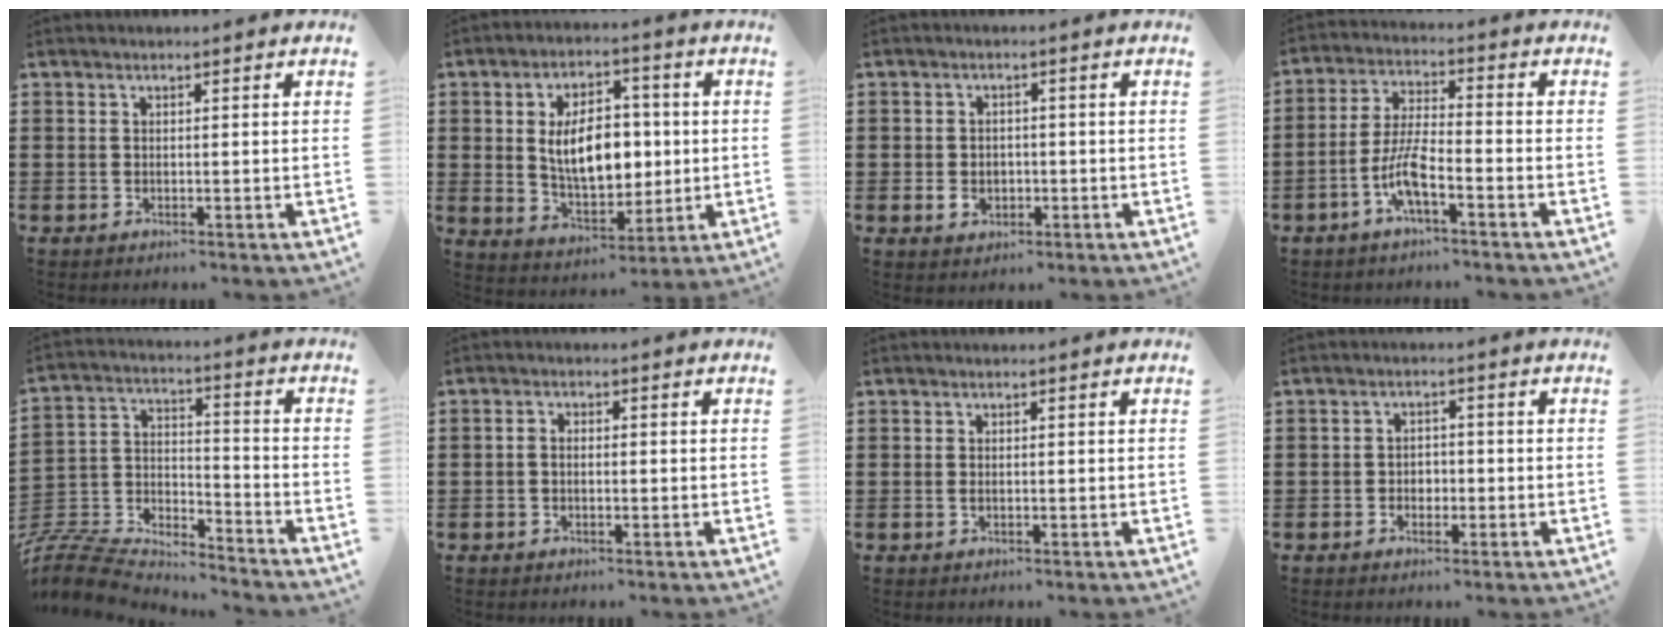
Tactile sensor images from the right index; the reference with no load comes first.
{"total": 9.9, "force": [0.9, 5.8, 8.0], "torque": [-0.132, 0.002, 0.011]}
{"total": 2.8, "force": [-0.7, 2.1, 1.7], "torque": [-0.036, -0.001, -0.014]}
{"total": 7.1, "force": [-3.8, 1.4, 5.9], "torque": [-0.138, -0.009, -0.076]}
{"total": 7.5, "force": [-7.2, 1.7, 1.3], "torque": [-0.051, -0.004, -0.151]}
{"total": 1.2, "force": [-0.4, 0.6, 0.9], "torque": [-0.020, -0.002, -0.008]}
{"total": 0.6, "force": [-0.1, 0.3, 0.5], "torque": [-0.013, -0.003, -0.001]}
{"total": 1.9, "force": [-1.0, 1.4, 0.8], "torque": [-0.019, 0.001, -0.022]}